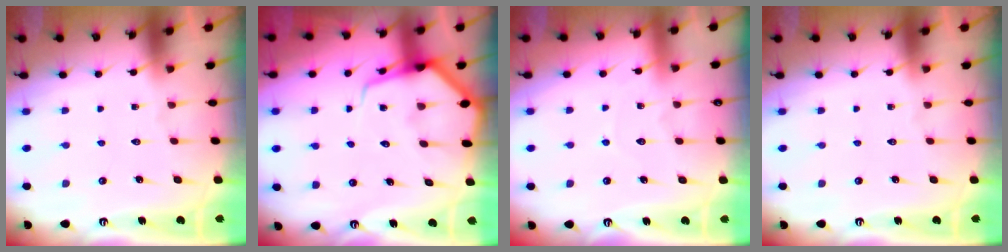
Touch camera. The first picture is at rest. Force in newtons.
{"total": 8.1, "press": 8.0, "slide": 0.7}
{"total": 3.5, "press": 3.5, "slide": 0.3}
{"total": 0.0}